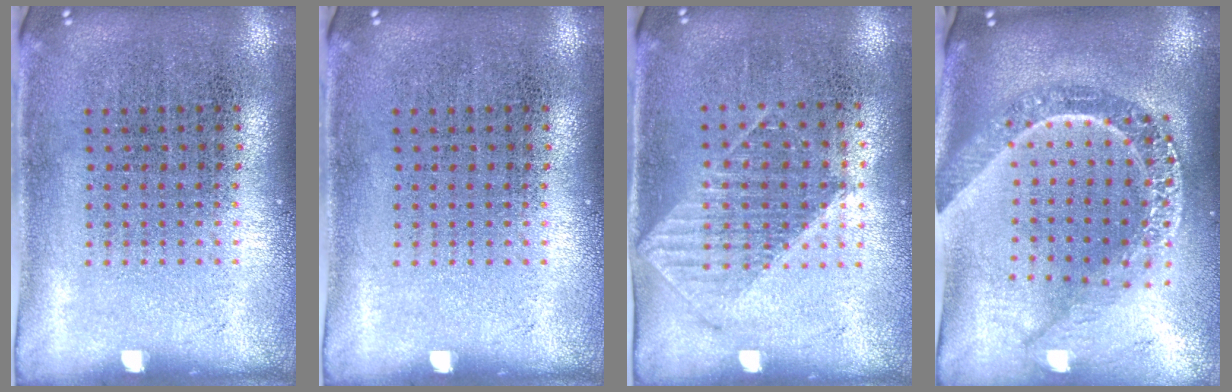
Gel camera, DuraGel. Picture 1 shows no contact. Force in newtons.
{"total": 0.0}
{"total": 1.1, "press": 1.0, "slide": 0.3}
{"total": 2.7, "press": 2.2, "slide": 1.6}